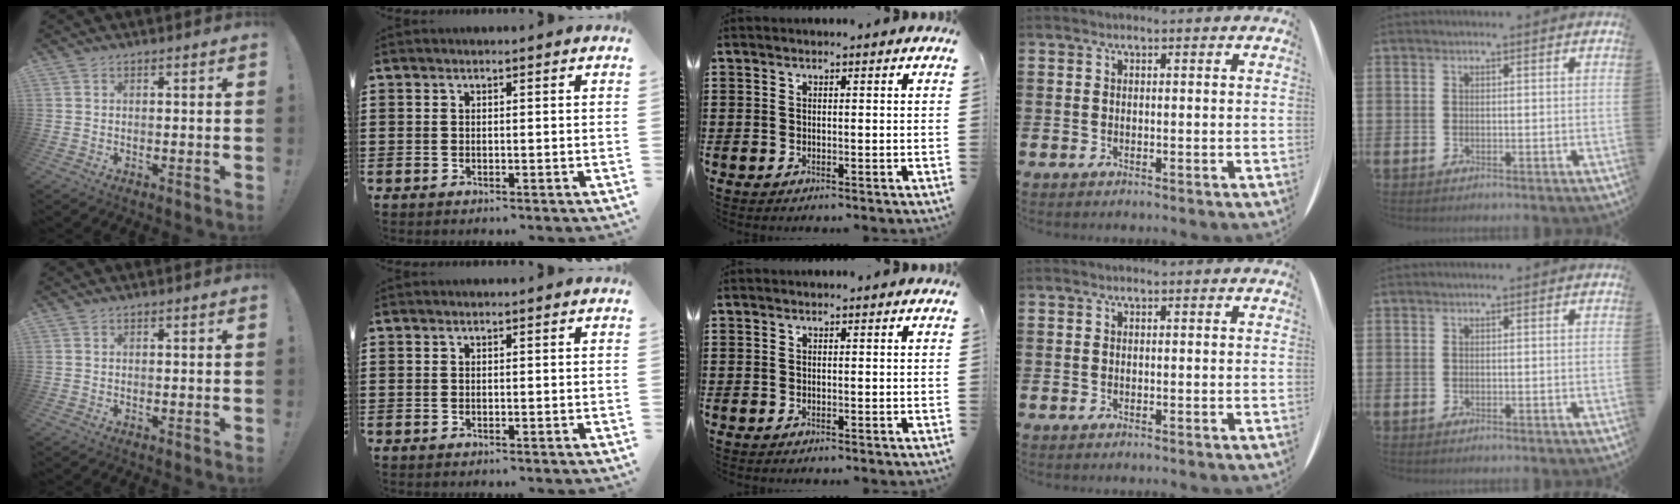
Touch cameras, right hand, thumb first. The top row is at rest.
{}